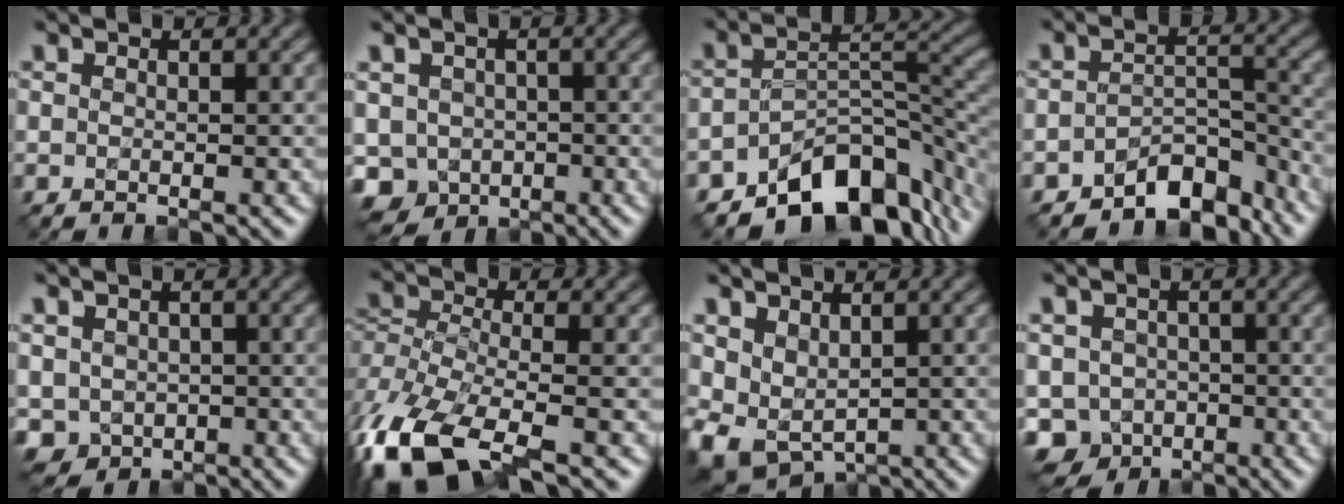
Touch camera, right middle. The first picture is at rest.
{"total": 5.1, "force": [-1.7, 4.4, 2.0], "torque": [-0.034, -0.007, -0.034]}
{"total": 9.8, "force": [-6.4, 4.7, 5.7], "torque": [-0.062, -0.005, -0.110]}
{"total": 5.2, "force": [-4.1, 2.2, 2.4], "torque": [-0.023, 0.004, -0.071]}
{"total": 3.4, "force": [-0.6, 3.1, 1.4], "torque": [-0.032, -0.006, -0.012]}
{"total": 11.0, "force": [-6.3, 4.4, 7.9], "torque": [-0.184, -0.019, -0.122]}
{"total": 4.1, "force": [0.7, 2.9, 2.8], "torque": [-0.063, -0.014, 0.021]}
{"total": 5.9, "force": [-2.6, 4.9, 2.0], "torque": [-0.024, -0.008, -0.046]}